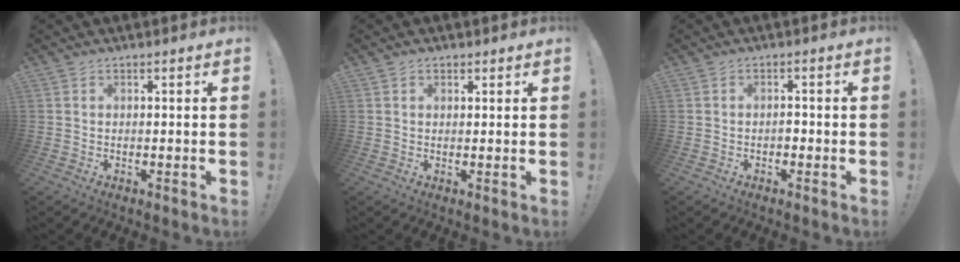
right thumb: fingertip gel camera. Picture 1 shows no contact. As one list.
[{"total": 1.2, "force": [0.5, 1.0, 0.4], "torque": [-0.001, -0.002, 0.008]}, {"total": 1.6, "force": [-1.2, 0.9, 0.7], "torque": [-0.020, 0.007, -0.021]}]